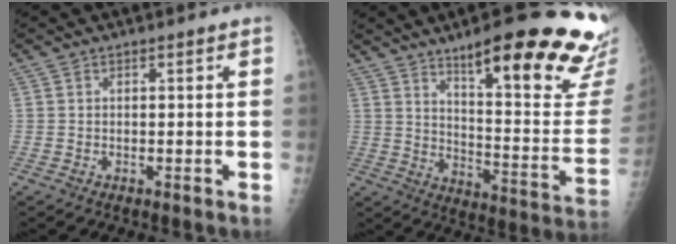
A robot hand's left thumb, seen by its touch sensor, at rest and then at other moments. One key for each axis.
{"total": 26.9, "fx": 17.9, "fy": 5.1, "fz": 19.5, "tx": -0.229, "ty": -0.084, "tz": 0.253}